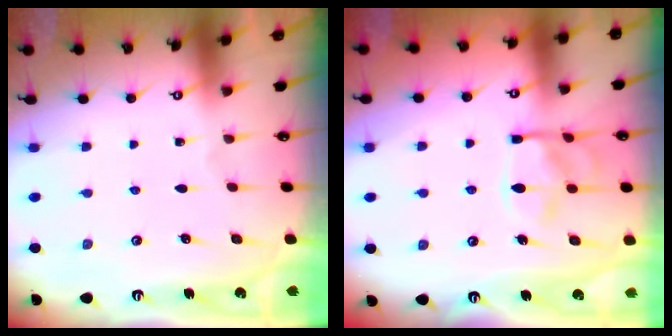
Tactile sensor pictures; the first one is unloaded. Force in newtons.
{"total": 13.6, "press": 13.5, "slide": 1.5}